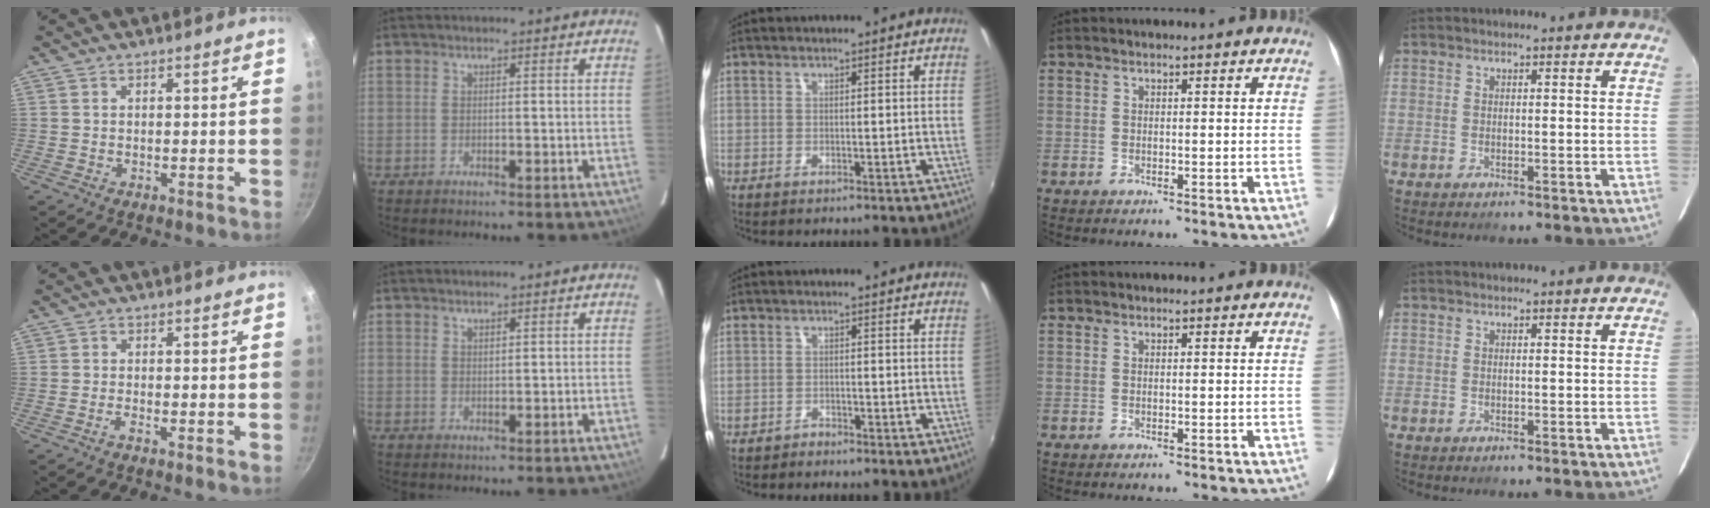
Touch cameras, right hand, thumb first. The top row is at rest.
{"thumb": {"total": 1.1, "force": [-0.7, 0.3, 0.9], "torque": [-0.022, 0.005, -0.019]}, "index": {"total": 0.8, "force": [0.8, 0.2, 0.2], "torque": [-0.004, 0.001, 0.015]}, "middle": {"total": 1.4, "force": [-1.3, -0.5, -0.3], "torque": [0.002, -0.004, -0.023]}}